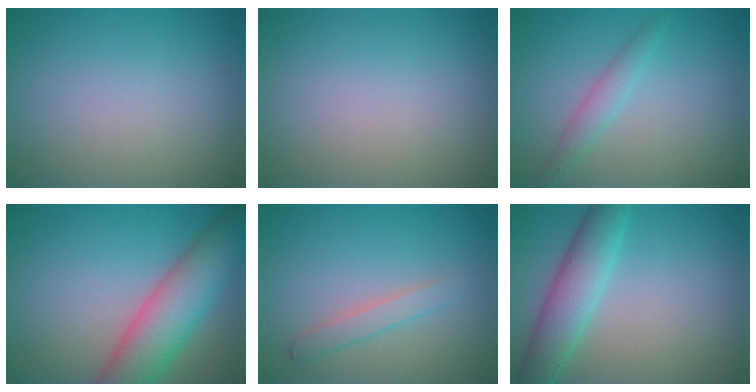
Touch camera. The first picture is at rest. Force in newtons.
{"total": 0.0}
{"total": 1.8, "press": 1.8, "slide": 0.1}
{"total": 7.6, "press": 7.6, "slide": 0.4}
{"total": 1.7, "press": 1.7, "slide": 0.1}
{"total": 4.9, "press": 4.9, "slide": 0.2}